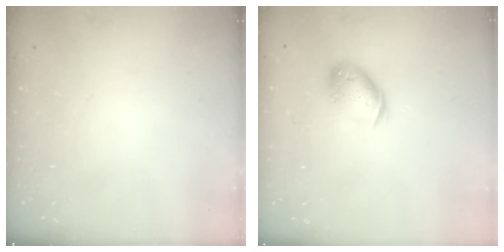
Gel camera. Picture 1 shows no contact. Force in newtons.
{"total": 11.2, "press": 11.1, "slide": 1.6}